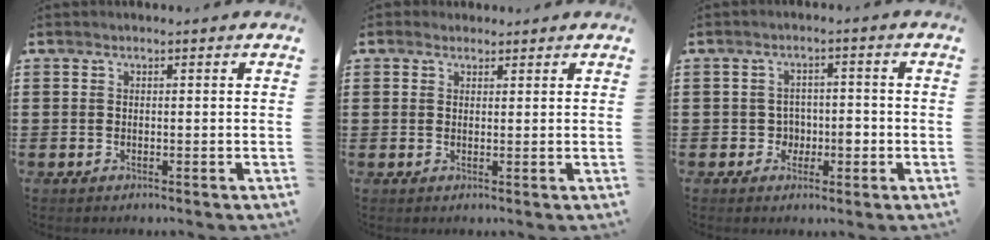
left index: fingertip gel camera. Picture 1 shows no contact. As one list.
[{"total": 1.6, "force": [1.4, 0.7, 0.1], "torque": [-0.006, 0.005, 0.028]}, {"total": 3.1, "force": [-0.9, 2.6, 1.4], "torque": [-0.037, 0.006, -0.024]}]